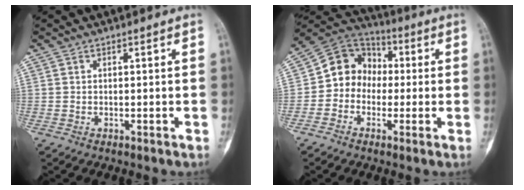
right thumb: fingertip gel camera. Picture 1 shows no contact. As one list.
[{"total": 10.6, "force": [-0.4, 9.3, 5.1], "torque": [-0.046, 0.033, -0.024]}]